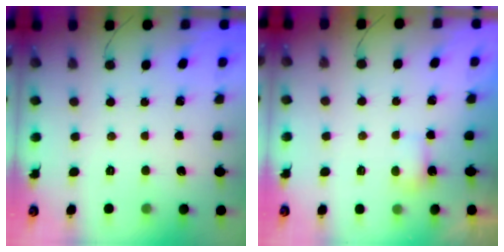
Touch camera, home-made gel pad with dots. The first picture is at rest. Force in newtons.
{"total": 3.5, "press": 3.3, "slide": 1.2}